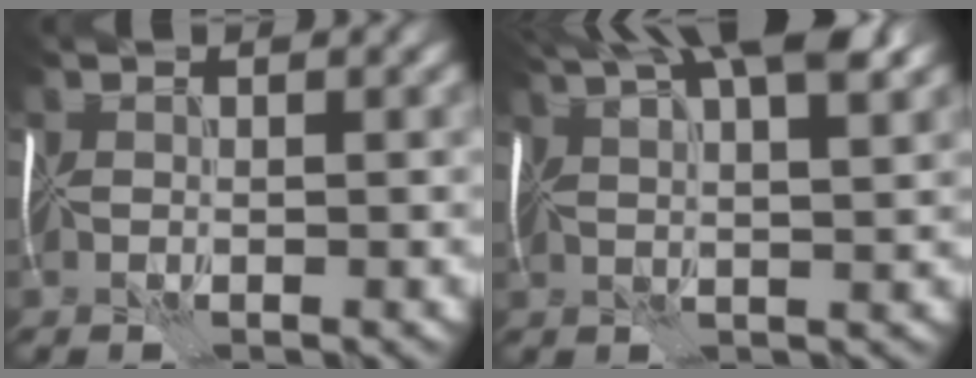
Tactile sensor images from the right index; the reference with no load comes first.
{"total": 11.3, "force": [6.6, 3.5, 8.5], "torque": [-0.113, 0.037, 0.070]}